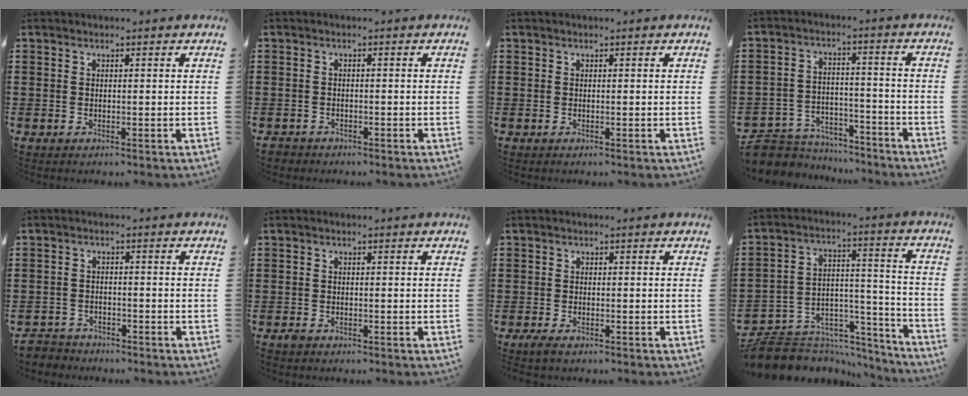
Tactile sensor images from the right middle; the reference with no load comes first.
{"total": 1.1, "force": [-1.0, 0.4, 0.0], "torque": [-0.003, 0.002, -0.023]}
{"total": 0.0}
{"total": 6.4, "force": [-6.1, 1.7, 0.2], "torque": [-0.022, 0.011, -0.129]}
{"total": 2.8, "force": [-2.7, 0.7, -0.3], "torque": [-0.003, -0.001, -0.061]}
{"total": 0.8, "force": [-0.7, 0.3, 0.3], "torque": [-0.008, -0.003, -0.013]}
{"total": 1.2, "force": [-0.9, 0.5, 0.7], "torque": [-0.029, -0.008, -0.022]}
{"total": 8.0, "force": [-7.2, 3.3, 1.0], "torque": [-0.020, 0.014, -0.138]}